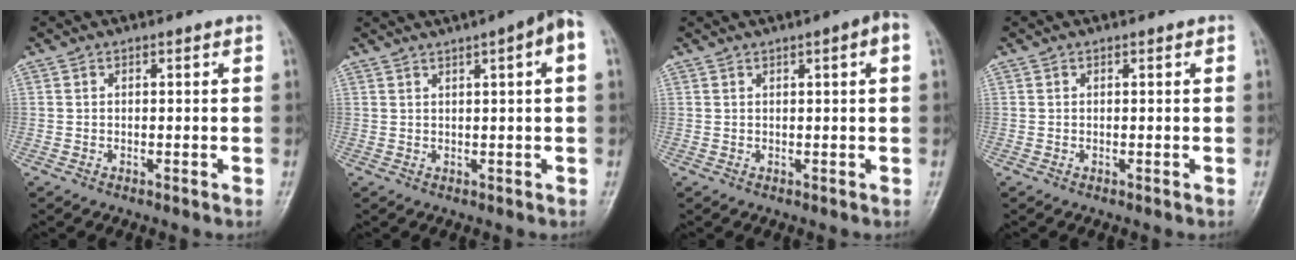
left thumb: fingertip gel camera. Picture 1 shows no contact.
{"total": 7.5, "force": [3.3, 0.8, 6.6], "torque": [-0.094, 0.024, 0.044]}
{"total": 3.2, "force": [1.3, 0.3, 3.0], "torque": [-0.043, 0.008, 0.017]}
{"total": 0.0}